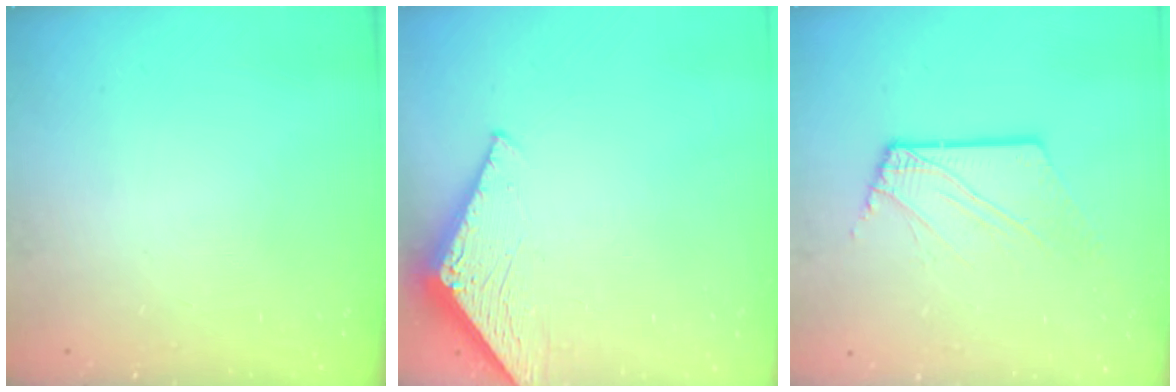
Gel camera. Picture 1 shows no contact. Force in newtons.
{"total": 3.1, "press": 3.1, "slide": 0.2}
{"total": 6.9, "press": 6.8, "slide": 0.8}